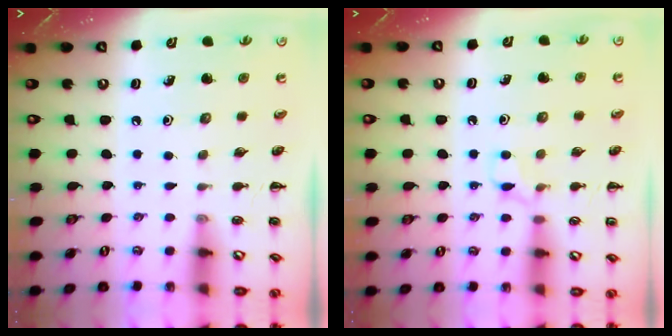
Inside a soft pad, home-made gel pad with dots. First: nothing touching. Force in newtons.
{"total": 5.3, "press": 5.1, "slide": 1.4}